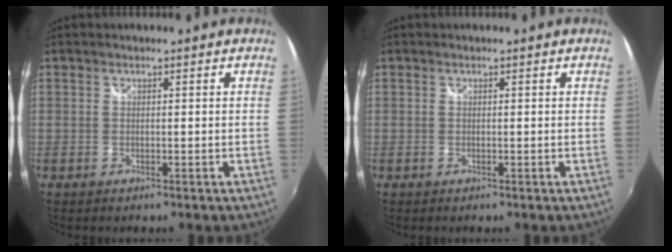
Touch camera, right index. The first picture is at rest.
{"total": 0.0}